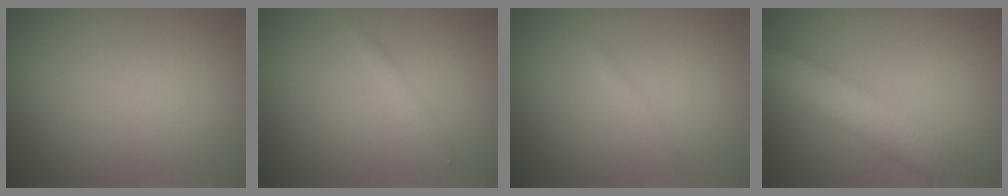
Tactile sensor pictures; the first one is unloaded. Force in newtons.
{"total": 0.8, "press": 0.8, "slide": 0.0}
{"total": 0.6, "press": 0.6, "slide": 0.0}
{"total": 5.2, "press": 5.2, "slide": 0.4}